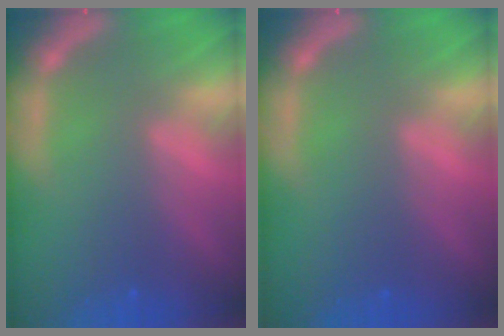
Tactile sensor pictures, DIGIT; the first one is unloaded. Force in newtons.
{"total": 0.0}